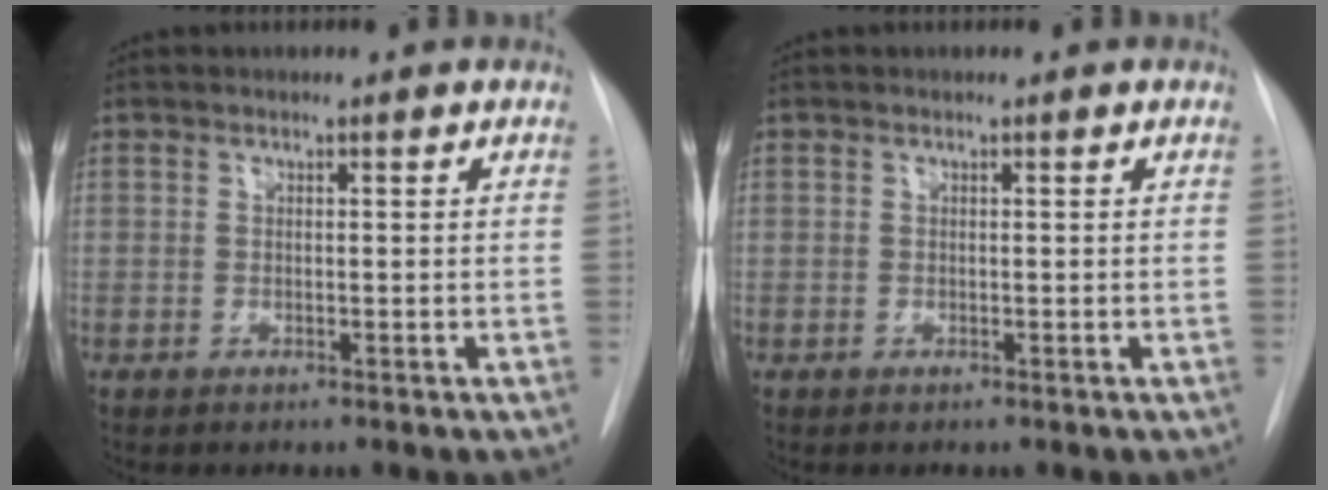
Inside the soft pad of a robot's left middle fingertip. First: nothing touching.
{"total": 0.0}